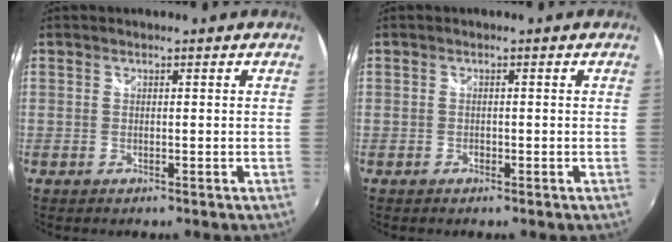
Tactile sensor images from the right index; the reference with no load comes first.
{"total": 0.6, "force": [-0.3, 0.5, 0.3], "torque": [-0.004, -0.001, -0.006]}